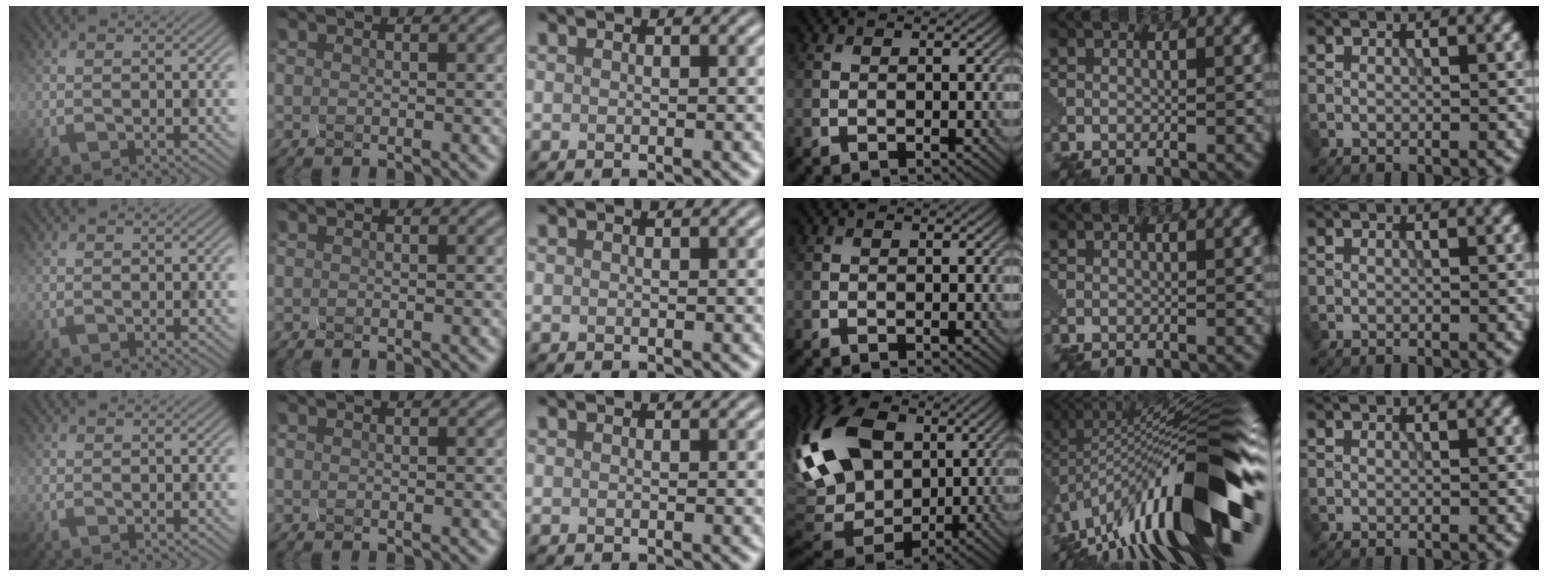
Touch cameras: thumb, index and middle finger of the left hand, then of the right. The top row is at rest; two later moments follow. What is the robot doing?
{"motion": "squeeze", "object": "hand grip exerciser"}